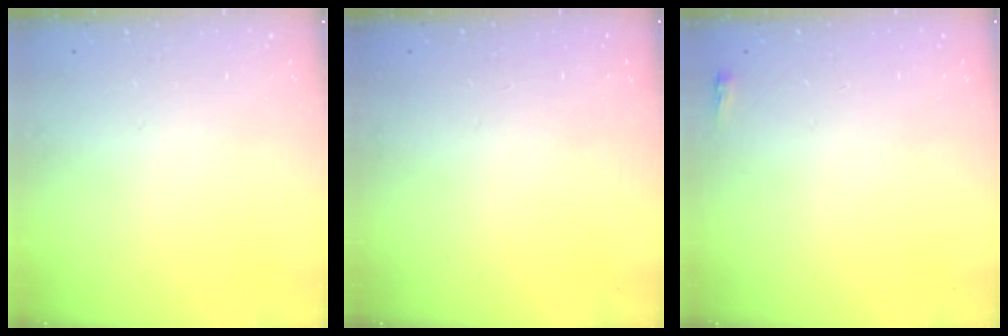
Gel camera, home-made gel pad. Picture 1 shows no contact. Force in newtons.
{"total": 0.0}
{"total": 2.0, "press": 2.0, "slide": 0.5}